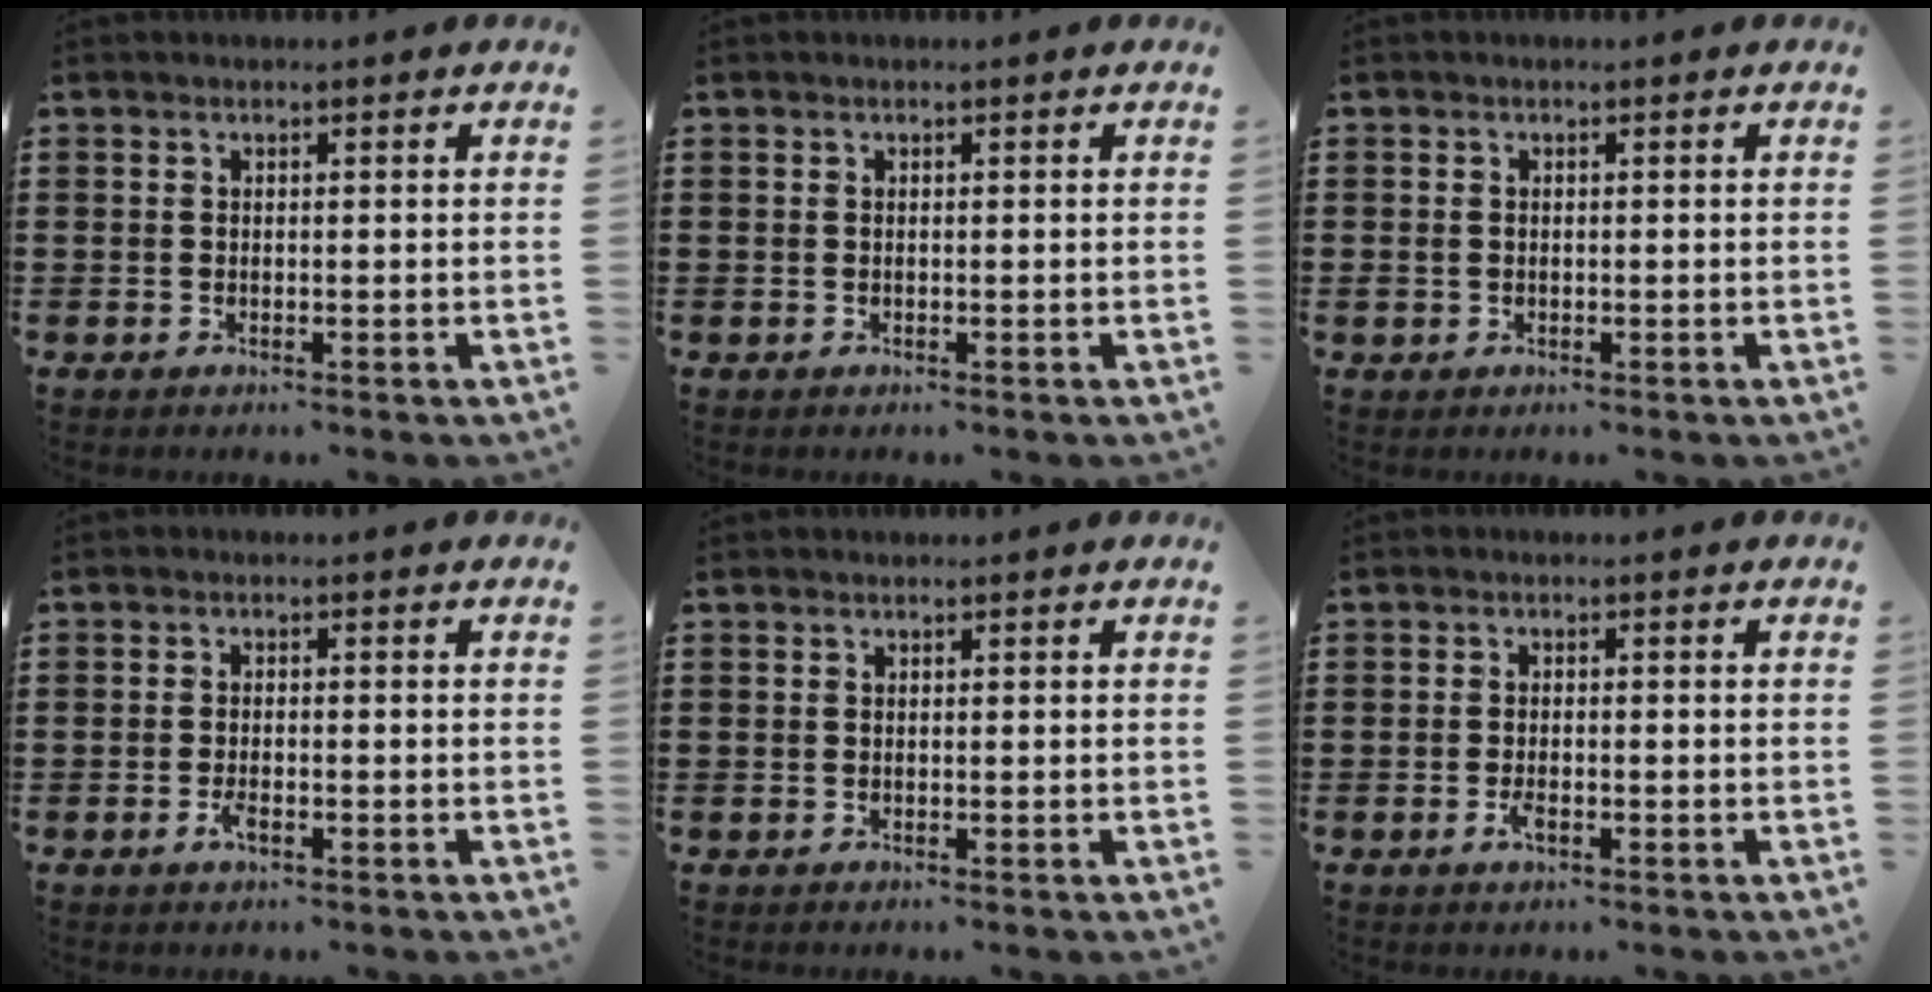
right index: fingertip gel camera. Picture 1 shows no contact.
{"total": 0.0}
{"total": 0.9, "force": [-0.2, 0.8, 0.3], "torque": [-0.009, 0.006, -0.005]}
{"total": 2.0, "force": [-1.0, 0.7, 1.6], "torque": [-0.036, -0.002, -0.021]}
{"total": 0.0}
{"total": 2.0, "force": [-0.9, 0.8, 1.6], "torque": [-0.037, -0.001, -0.018]}